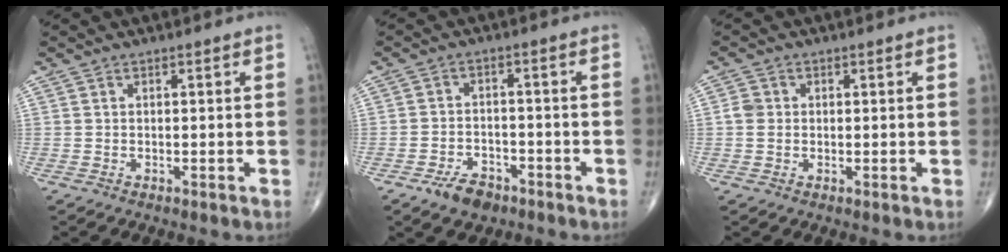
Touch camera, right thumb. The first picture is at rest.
{"total": 5.9, "force": [-3.8, 3.5, 2.8], "torque": [-0.035, 0.019, -0.064]}
{"total": 2.3, "force": [0.0, 2.1, 1.1], "torque": [-0.019, 0.006, -0.003]}